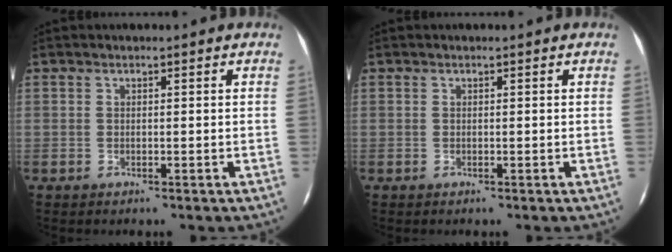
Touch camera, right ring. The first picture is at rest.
{"total": 0.0}